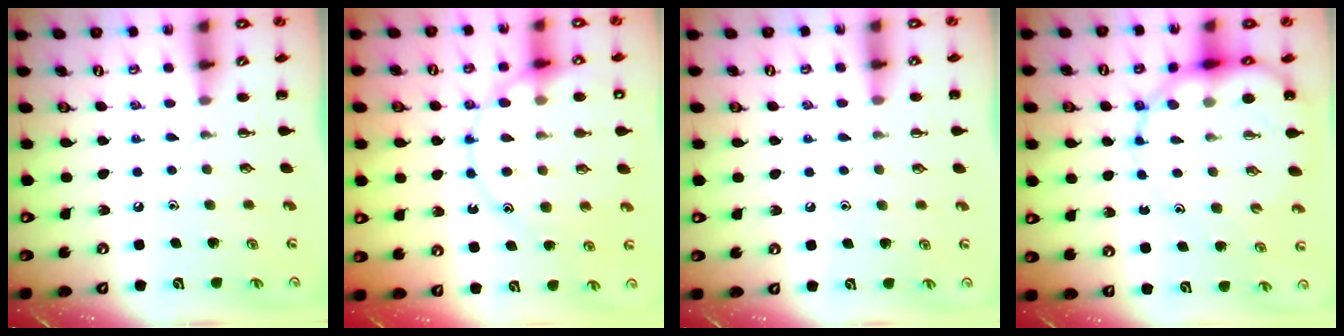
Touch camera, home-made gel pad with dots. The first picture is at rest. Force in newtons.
{"total": 17.1, "press": 17.0, "slide": 2.2}
{"total": 3.7, "press": 3.4, "slide": 1.3}
{"total": 14.0, "press": 13.5, "slide": 3.7}